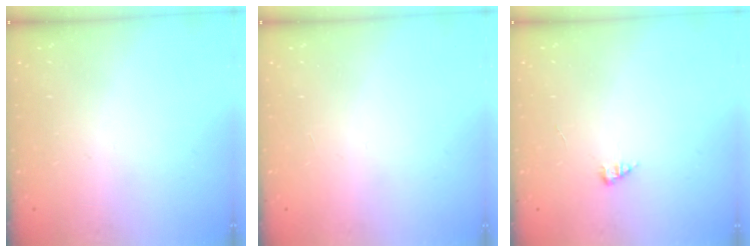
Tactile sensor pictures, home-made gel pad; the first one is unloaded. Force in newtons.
{"total": 0.0}
{"total": 0.0}